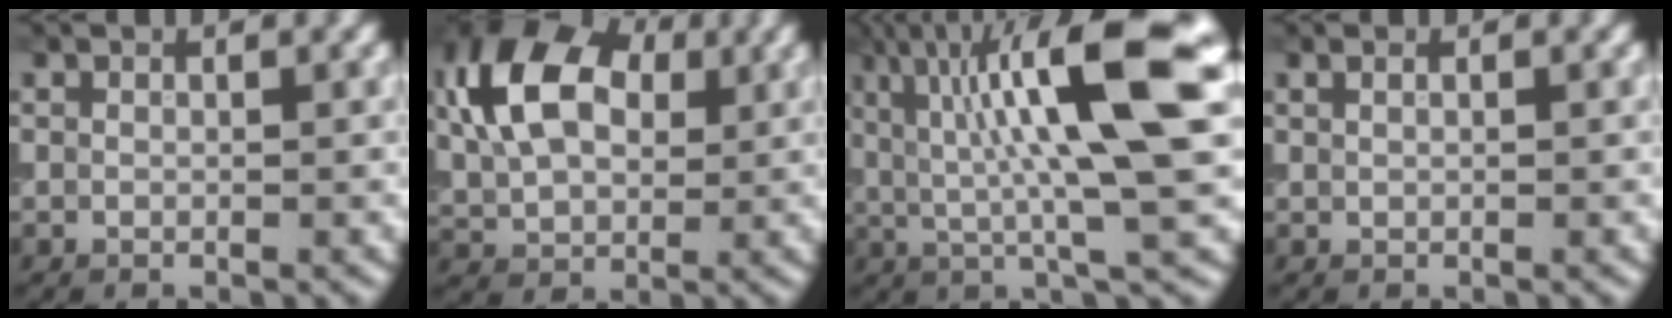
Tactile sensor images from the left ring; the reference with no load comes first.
{"total": 9.9, "force": [2.9, 6.3, 7.0], "torque": [-0.150, 0.024, 0.043]}
{"total": 12.8, "force": [3.0, 2.8, 12.1], "torque": [-0.203, 0.013, 0.048]}
{"total": 0.9, "force": [0.5, 0.5, 0.6], "torque": [-0.007, -0.006, 0.003]}